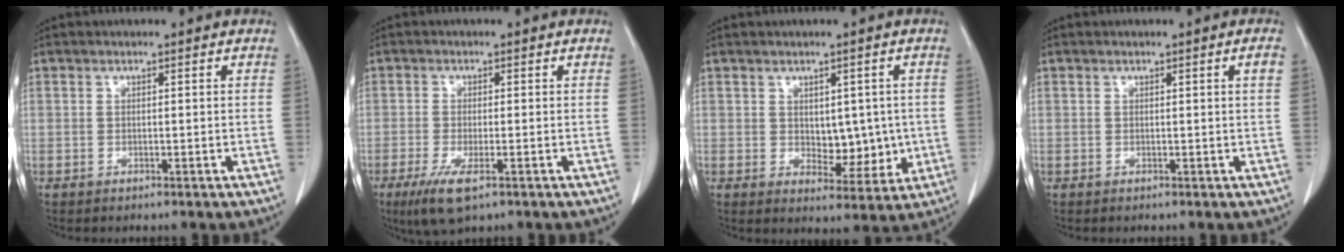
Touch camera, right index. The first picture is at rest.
{"total": 5.6, "force": [-3.1, 1.3, 4.5], "torque": [-0.090, -0.016, -0.051]}
{"total": 6.0, "force": [0.1, 3.5, 4.9], "torque": [-0.058, -0.001, 0.017]}
{"total": 1.0, "force": [0.2, -0.2, 1.0], "torque": [-0.015, 0.001, 0.003]}